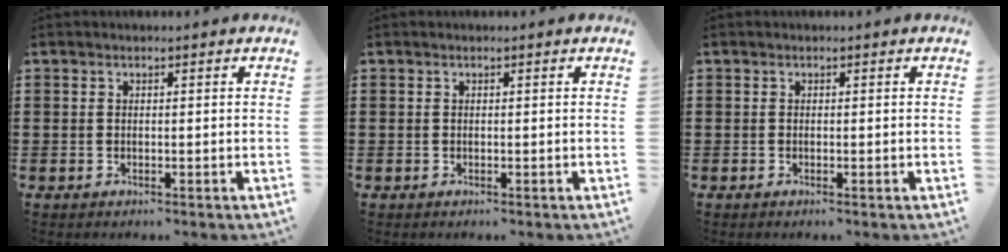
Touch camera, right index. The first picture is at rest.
{"total": 0.0}
{"total": 0.0}